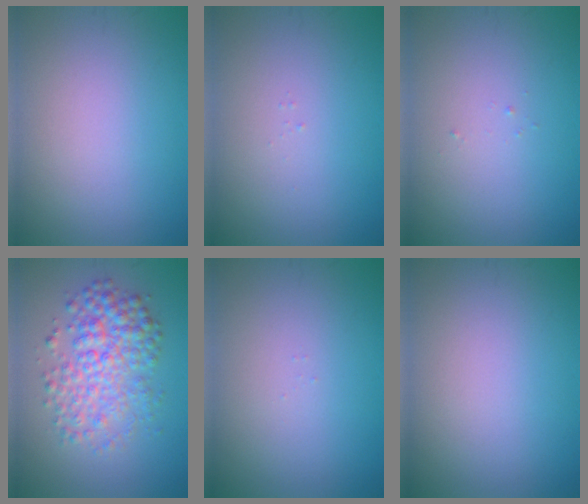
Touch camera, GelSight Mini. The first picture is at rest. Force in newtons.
{"total": 0.0}
{"total": 0.0}
{"total": 5.4, "press": 5.4, "slide": 0.0}
{"total": 0.0}
{"total": 0.0}